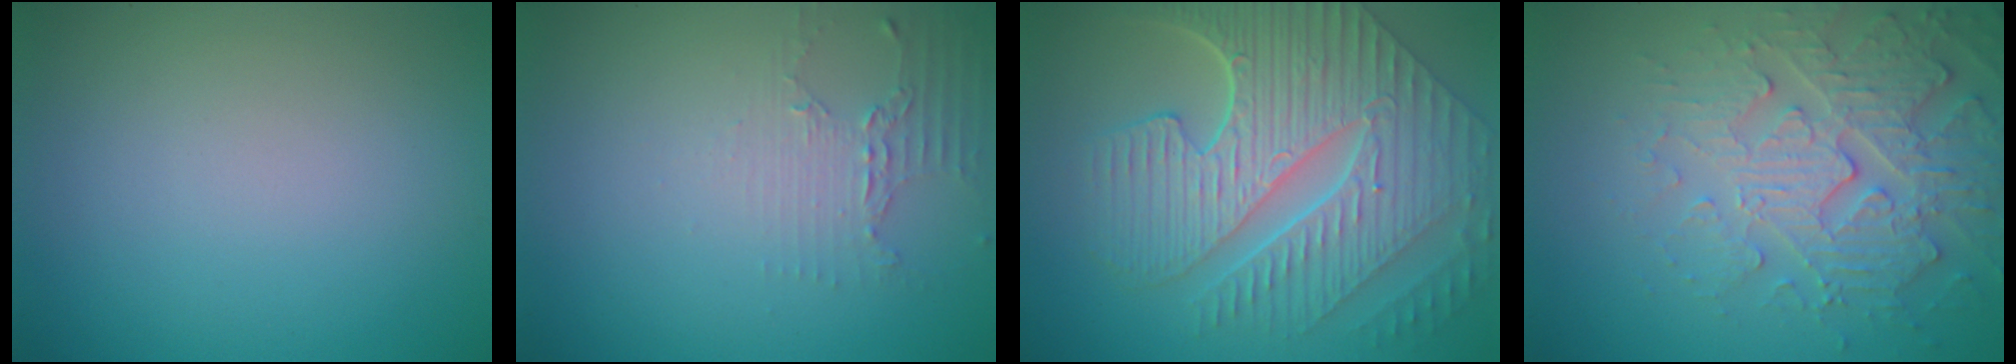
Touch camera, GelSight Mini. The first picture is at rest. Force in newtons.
{"total": 2.2, "press": 1.6, "slide": 1.5}
{"total": 10.3, "press": 7.2, "slide": 7.3}
{"total": 4.8, "press": 4.7, "slide": 1.2}